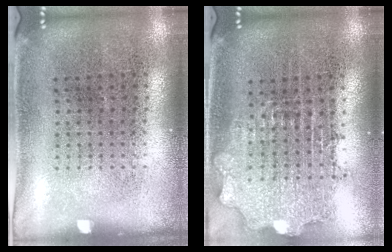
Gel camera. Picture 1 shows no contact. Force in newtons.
{"total": 1.9, "press": 1.5, "slide": 1.1}